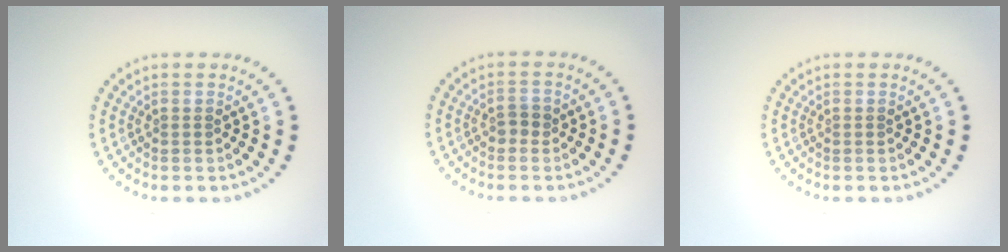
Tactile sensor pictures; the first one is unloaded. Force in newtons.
{"total": 1.2, "press": 1.1, "slide": 0.3}
{"total": 0.0}